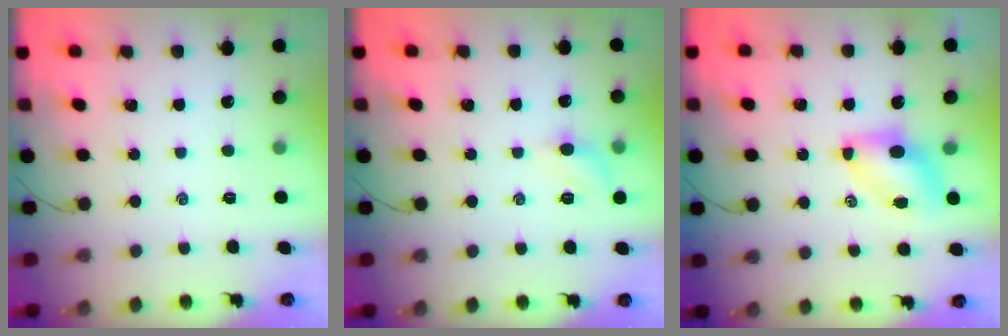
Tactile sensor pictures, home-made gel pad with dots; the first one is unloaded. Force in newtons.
{"total": 5.7, "press": 5.5, "slide": 1.5}
{"total": 6.6, "press": 6.6, "slide": 0.9}